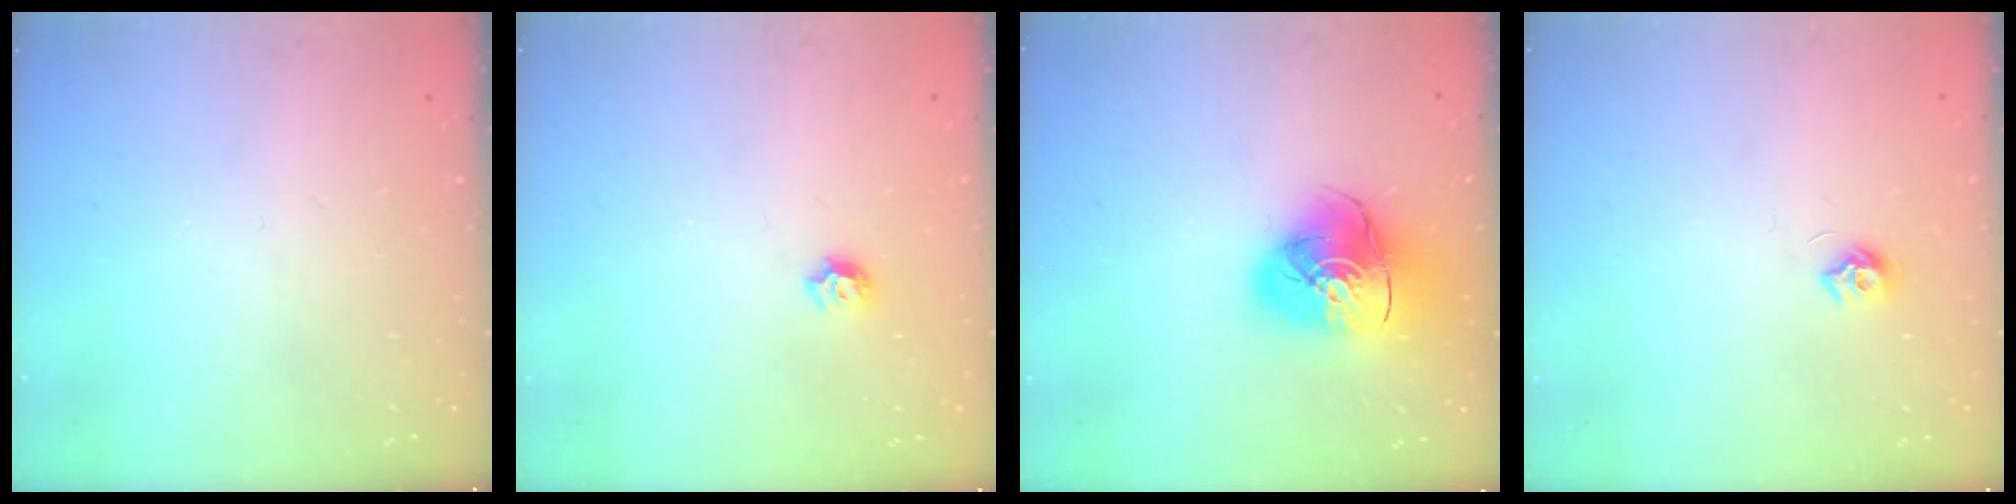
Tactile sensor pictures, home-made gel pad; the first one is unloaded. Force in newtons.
{"total": 5.5, "press": 5.4, "slide": 0.7}
{"total": 16.0, "press": 15.8, "slide": 2.1}
{"total": 6.4, "press": 6.3, "slide": 0.6}